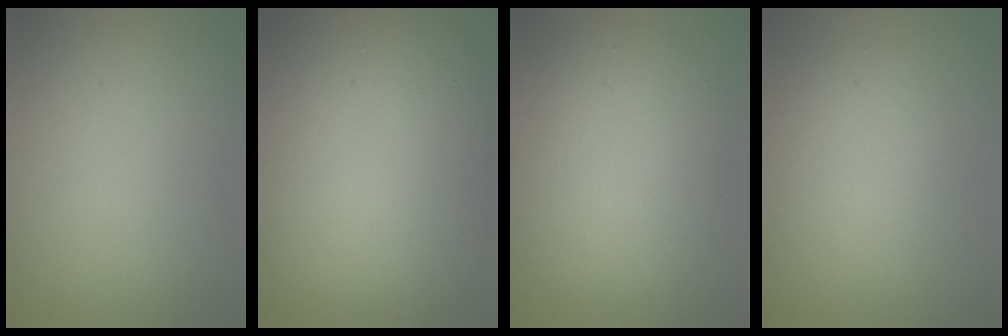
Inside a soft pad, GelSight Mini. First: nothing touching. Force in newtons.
{"total": 15.4, "press": 15.3, "slide": 0.7}
{"total": 7.5, "press": 7.5, "slide": 0.3}
{"total": 2.9, "press": 2.9, "slide": 0.4}